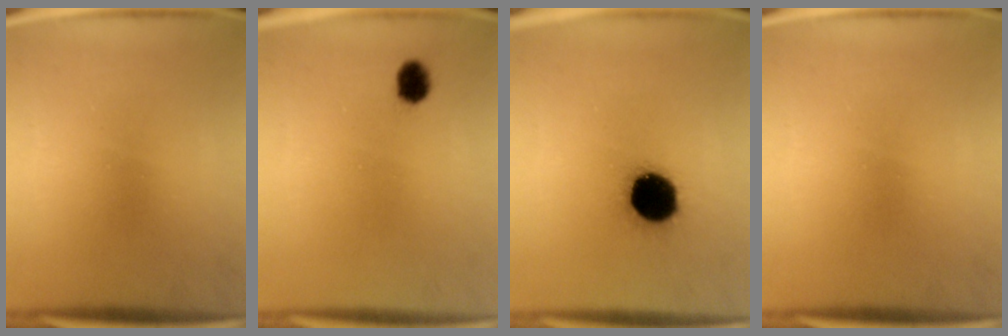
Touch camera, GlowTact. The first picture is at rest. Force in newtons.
{"total": 3.1}
{"total": 17.4}
{"total": 0.0}